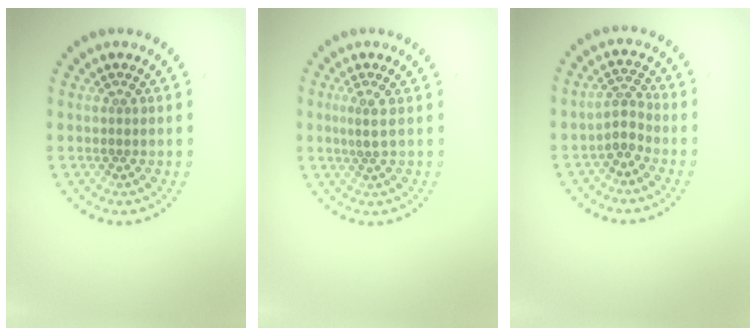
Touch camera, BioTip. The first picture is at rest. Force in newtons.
{"total": 1.5, "press": 1.0, "slide": 1.1}
{"total": 2.1, "press": 1.6, "slide": 1.4}